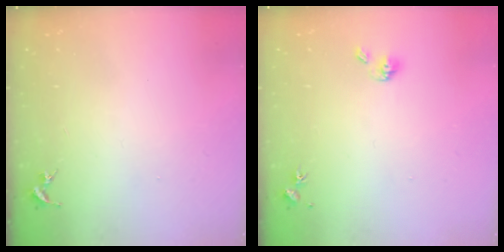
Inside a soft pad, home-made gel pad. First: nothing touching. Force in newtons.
{"total": 5.8, "press": 5.3, "slide": 2.3}